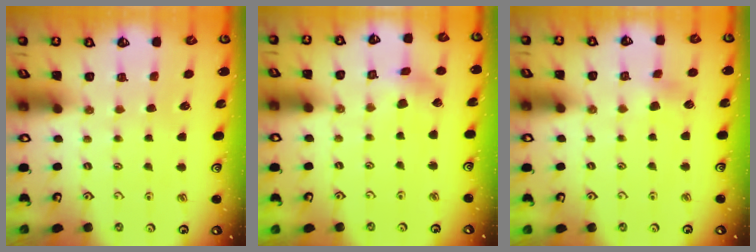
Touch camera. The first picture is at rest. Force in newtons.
{"total": 2.7, "press": 2.7, "slide": 0.5}
{"total": 3.9, "press": 3.9, "slide": 0.6}